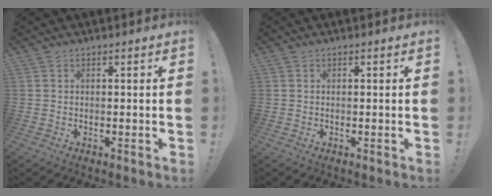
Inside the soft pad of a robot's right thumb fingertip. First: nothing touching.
{"total": 0.0}